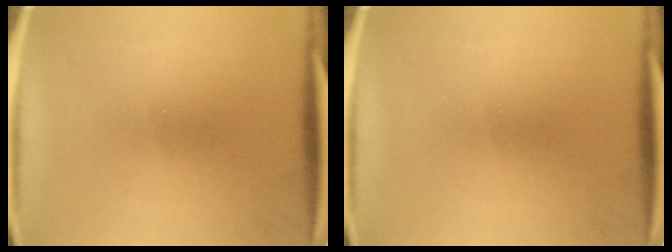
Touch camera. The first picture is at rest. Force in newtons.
{"total": 0.0}